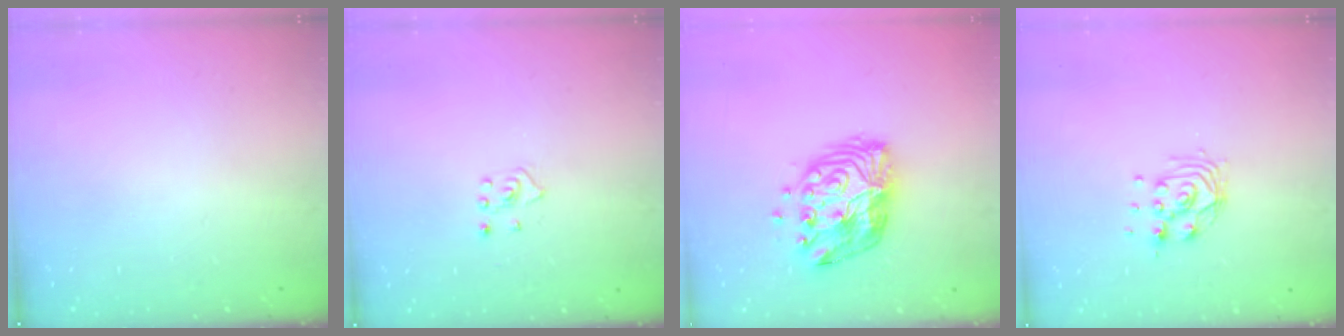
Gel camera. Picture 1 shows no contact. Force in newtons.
{"total": 2.4, "press": 2.4, "slide": 0.5}
{"total": 12.9, "press": 12.9, "slide": 0.9}
{"total": 9.3, "press": 9.2, "slide": 1.3}